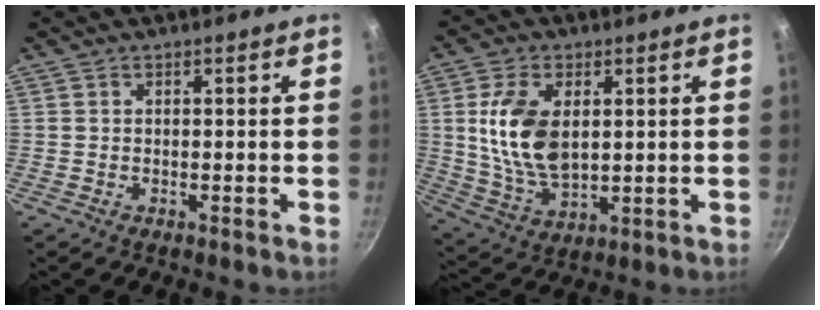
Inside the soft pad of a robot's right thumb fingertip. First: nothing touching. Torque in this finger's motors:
{"motor_torque": [1.68, 1.81, 1.43, 0.03, 0.21]}